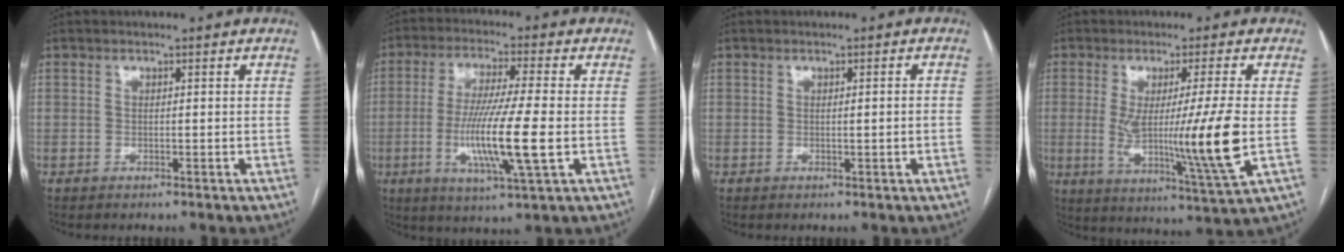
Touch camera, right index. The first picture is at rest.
{"total": 12.7, "force": [-2.3, 0.1, 12.5], "torque": [-0.243, -0.019, -0.048]}
{"total": 1.4, "force": [-0.2, -0.1, 1.4], "torque": [-0.024, 0.001, 0.000]}
{"total": 13.9, "force": [-0.6, -1.3, 13.9], "torque": [-0.245, -0.037, -0.010]}